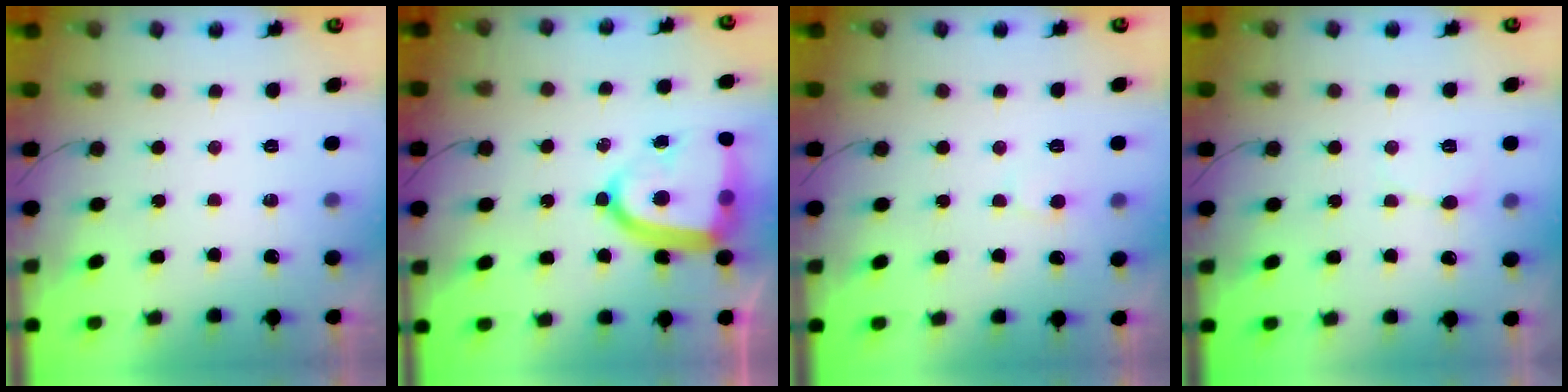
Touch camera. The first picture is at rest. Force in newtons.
{"total": 15.8, "press": 15.7, "slide": 1.1}
{"total": 6.0, "press": 6.0, "slide": 0.5}
{"total": 3.9, "press": 3.8, "slide": 0.4}